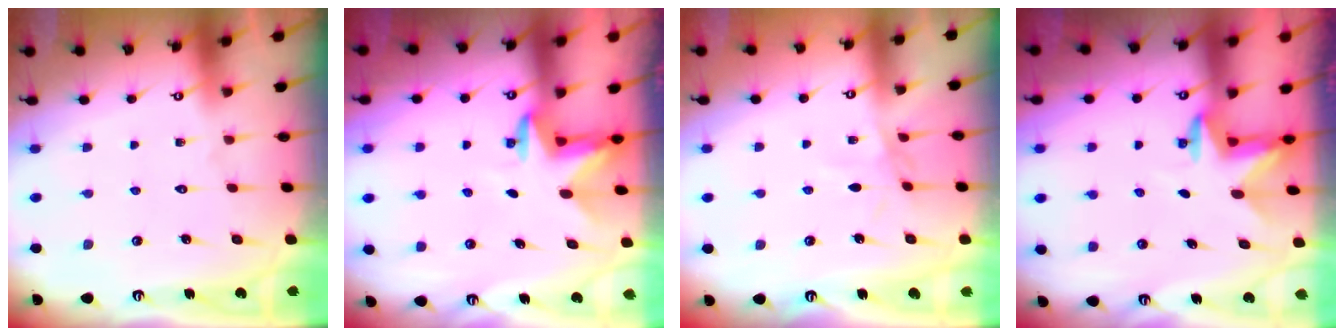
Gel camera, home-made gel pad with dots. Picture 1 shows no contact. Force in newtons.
{"total": 3.2, "press": 3.1, "slide": 0.8}
{"total": 2.9, "press": 2.8, "slide": 0.5}
{"total": 2.9, "press": 2.8, "slide": 0.7}